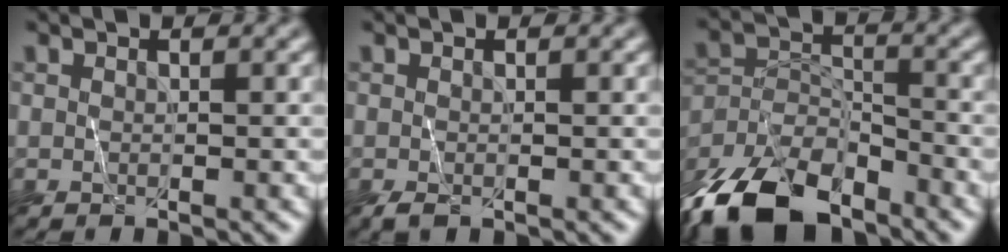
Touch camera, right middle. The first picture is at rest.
{"total": 1.0, "force": [-0.7, 0.5, 0.5], "torque": [-0.012, -0.005, -0.012]}
{"total": 9.8, "force": [-8.7, 3.6, 2.9], "torque": [-0.066, -0.012, -0.164]}